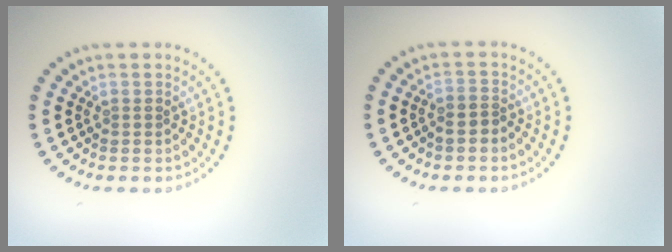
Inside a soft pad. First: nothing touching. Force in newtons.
{"total": 1.5, "press": 1.4, "slide": 0.6}